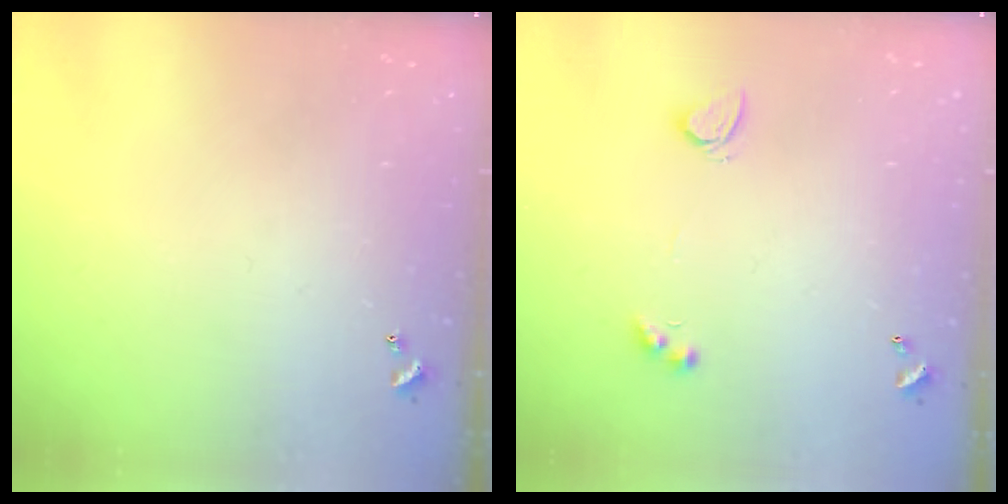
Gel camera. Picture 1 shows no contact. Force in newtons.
{"total": 4.1, "press": 3.7, "slide": 1.6}